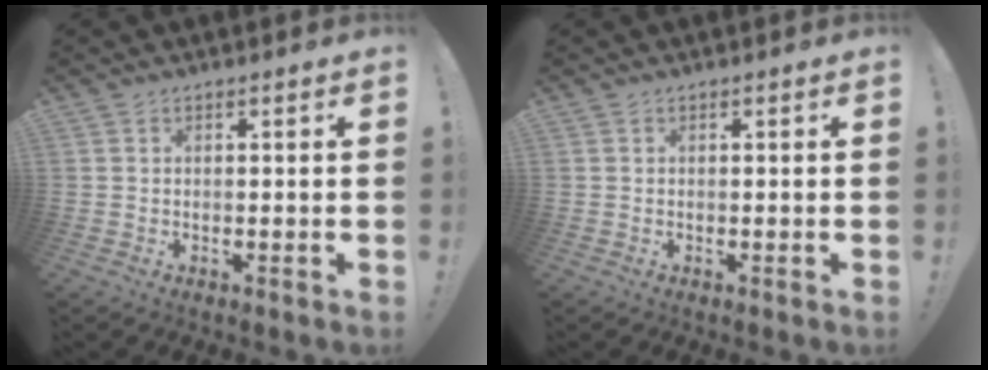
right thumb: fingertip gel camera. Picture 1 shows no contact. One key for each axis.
{"total": 0.0}